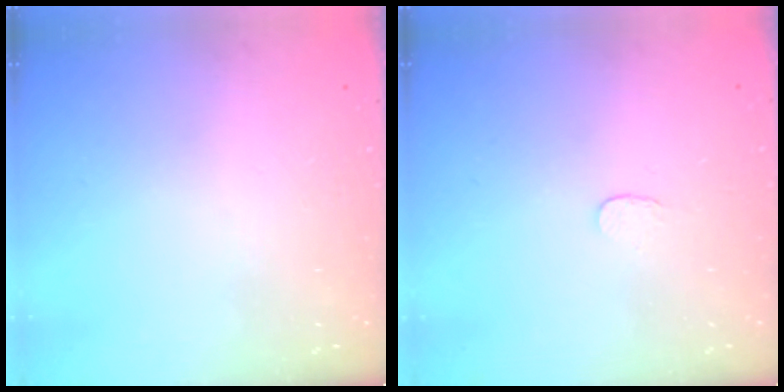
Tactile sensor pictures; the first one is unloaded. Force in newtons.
{"total": 3.0, "press": 3.0, "slide": 0.2}